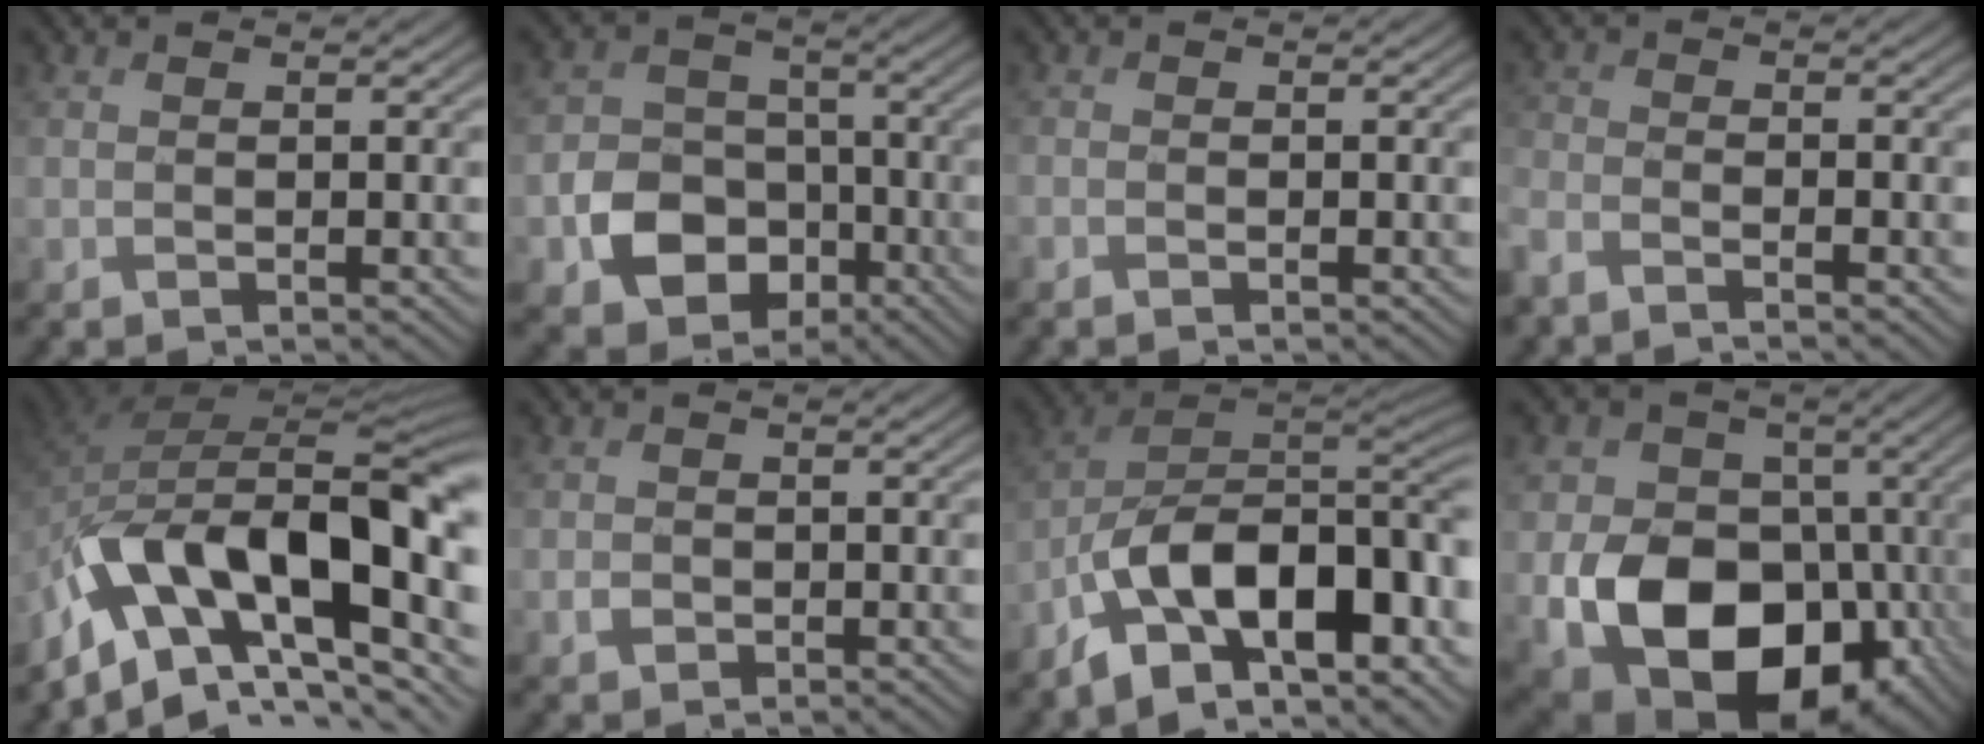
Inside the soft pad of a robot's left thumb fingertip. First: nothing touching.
{"total": 8.9, "force": [-3.6, 7.1, 4.0], "torque": [-0.089, -0.020, -0.072]}
{"total": 0.8, "force": [-0.7, 0.2, 0.4], "torque": [-0.011, -0.004, -0.013]}
{"total": 4.1, "force": [-3.5, 1.1, 2.0], "torque": [-0.053, -0.014, -0.079]}
{"total": 16.1, "force": [-6.3, 8.2, 12.3], "torque": [-0.239, -0.006, -0.108]}
{"total": 1.3, "force": [-0.4, 1.2, 0.5], "torque": [-0.008, -0.005, -0.011]}
{"total": 16.4, "force": [-7.5, 8.4, 11.9], "torque": [-0.201, -0.023, -0.135]}
{"total": 17.3, "force": [-4.4, 12.6, 10.9], "torque": [-0.187, -0.044, -0.069]}